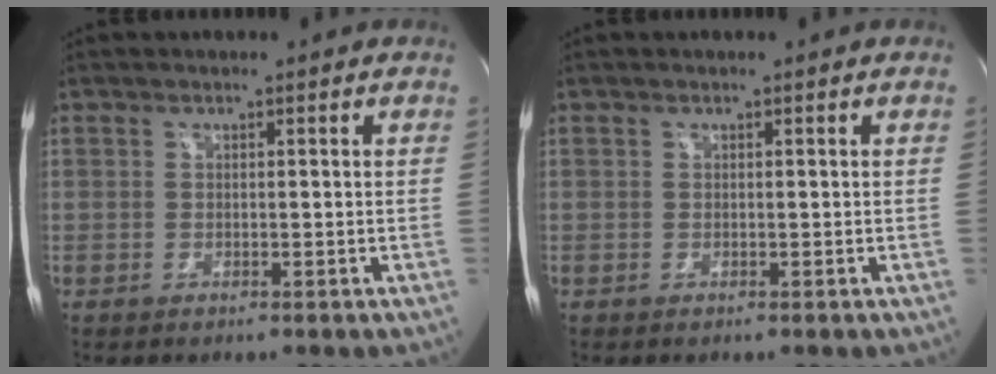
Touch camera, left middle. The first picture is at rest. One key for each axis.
{"total": 0.0}